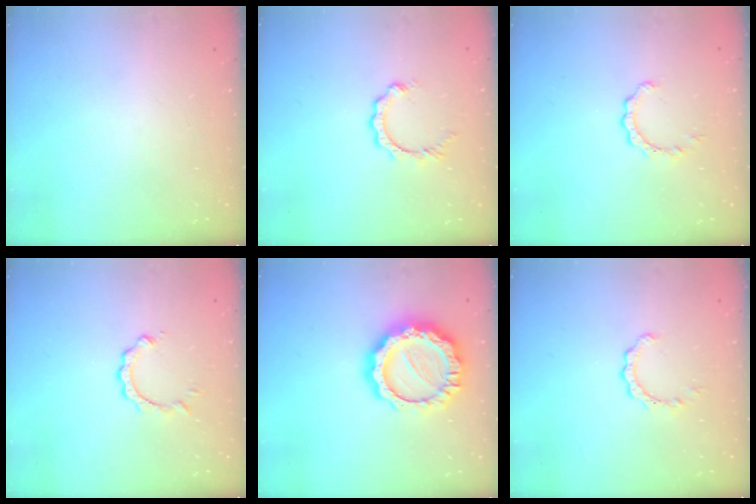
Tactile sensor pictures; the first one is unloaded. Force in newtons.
{"total": 3.1, "press": 3.0, "slide": 0.5}
{"total": 2.1, "press": 2.1, "slide": 0.1}
{"total": 3.7, "press": 3.6, "slide": 0.4}
{"total": 16.2, "press": 16.1, "slide": 1.3}
{"total": 2.4, "press": 2.4, "slide": 0.3}